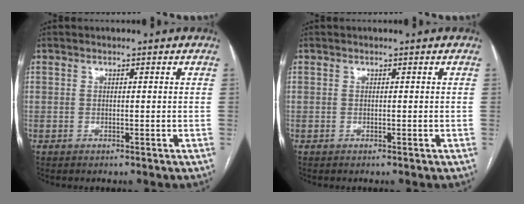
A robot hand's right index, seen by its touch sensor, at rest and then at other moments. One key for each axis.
{"total": 0.0}